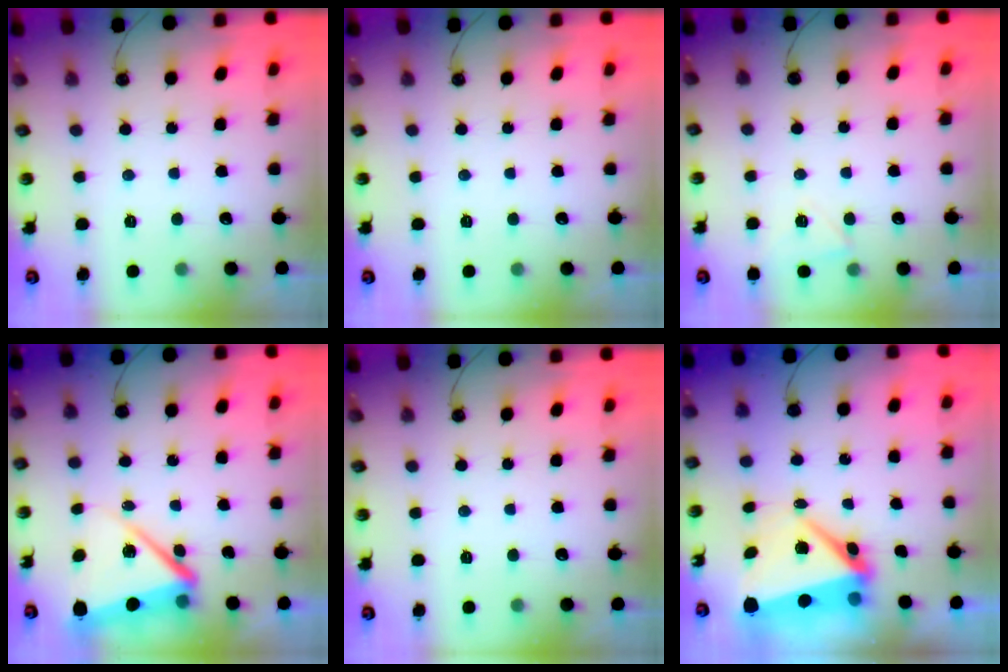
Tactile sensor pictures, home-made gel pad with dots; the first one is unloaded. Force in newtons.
{"total": 0.0}
{"total": 4.9, "press": 4.9, "slide": 0.3}
{"total": 8.8, "press": 8.7, "slide": 0.9}
{"total": 0.0}
{"total": 11.2, "press": 7.8, "slide": 8.0}